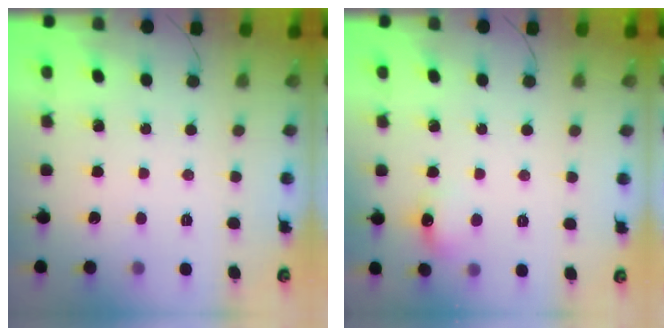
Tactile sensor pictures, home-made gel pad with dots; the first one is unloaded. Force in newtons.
{"total": 6.9, "press": 6.7, "slide": 1.9}